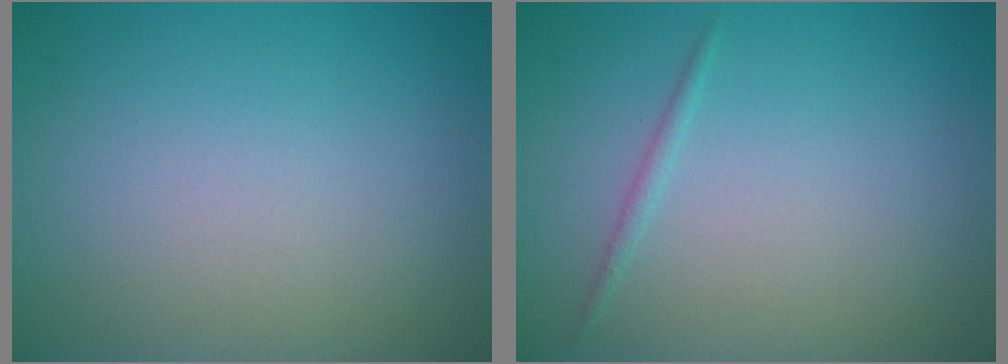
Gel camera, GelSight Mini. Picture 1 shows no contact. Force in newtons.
{"total": 0.7, "press": 0.7, "slide": 0.1}